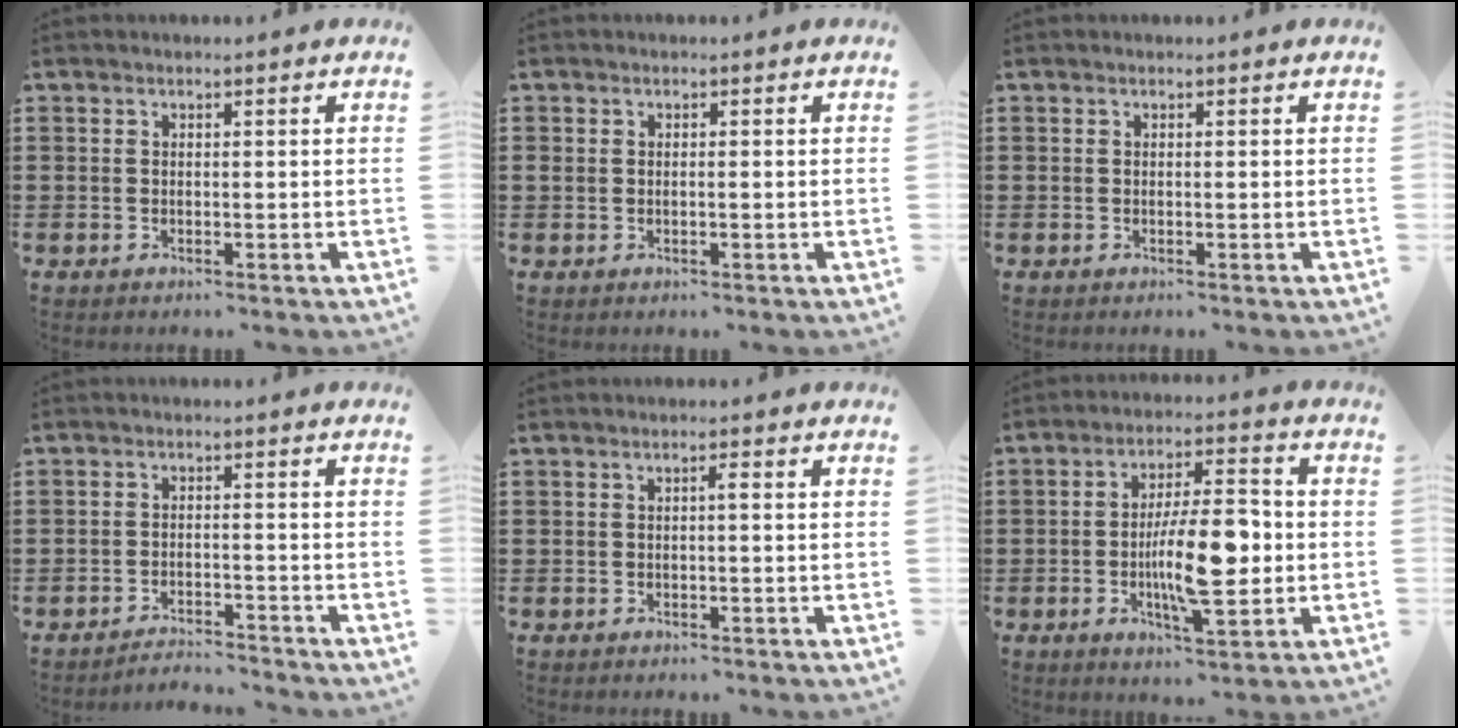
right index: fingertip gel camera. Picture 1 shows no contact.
{"total": 0.6, "force": [-0.1, 0.3, 0.6], "torque": [-0.012, 0.001, -0.002]}
{"total": 0.0}
{"total": 2.8, "force": [-2.8, 0.0, -0.2], "torque": [-0.004, 0.002, -0.062]}
{"total": 1.1, "force": [0.0, 0.0, 1.1], "torque": [-0.020, 0.000, -0.001]}
{"total": 11.6, "force": [-1.6, 4.2, 10.7], "torque": [-0.164, 0.002, -0.028]}